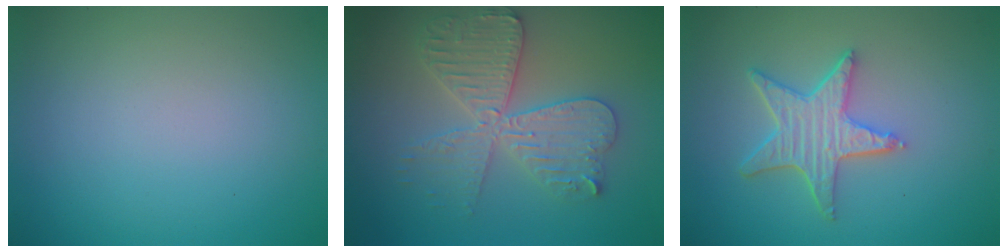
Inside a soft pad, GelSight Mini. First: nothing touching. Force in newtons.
{"total": 5.7, "press": 5.6, "slide": 0.7}
{"total": 4.3, "press": 3.5, "slide": 2.4}